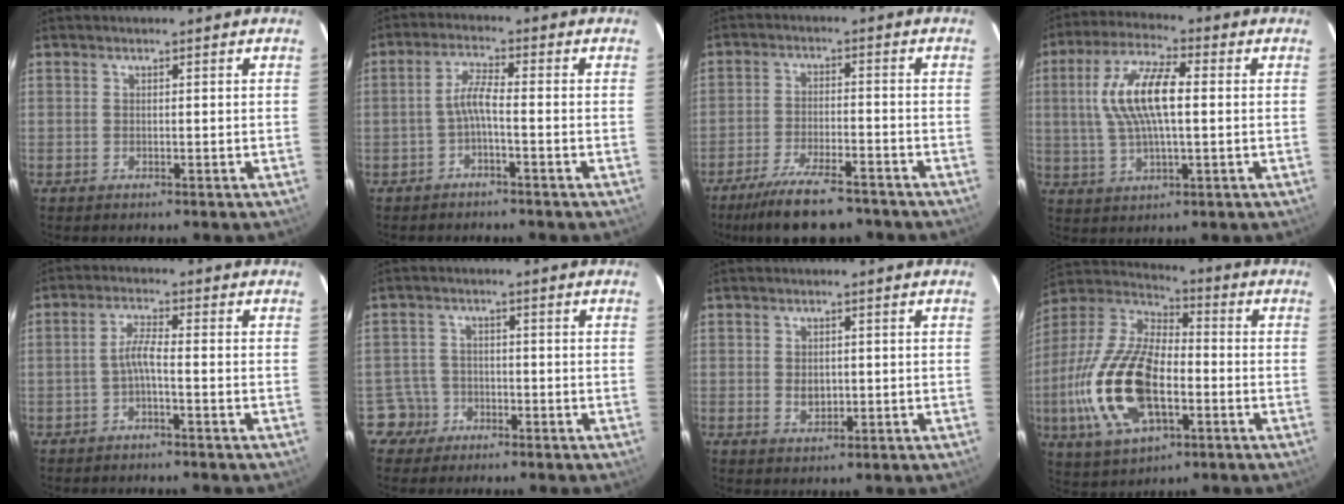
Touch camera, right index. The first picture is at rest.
{"total": 3.5, "force": [-1.5, 0.2, 3.1], "torque": [-0.070, 0.009, -0.030]}
{"total": 13.0, "force": [-10.6, 3.4, 6.8], "torque": [-0.149, -0.020, -0.172]}
{"total": 12.4, "force": [1.3, 4.2, 11.6], "torque": [-0.230, 0.014, 0.026]}
{"total": 3.0, "force": [-1.4, 0.1, 2.6], "torque": [-0.059, 0.007, -0.029]}
{"total": 4.2, "force": [-2.3, 3.5, -0.5], "torque": [0.005, 0.020, -0.043]}
{"total": 3.0, "force": [-0.2, 2.3, 1.8], "torque": [-0.029, -0.002, 0.000]}
{"total": 21.5, "force": [-5.4, 10.6, 18.0], "torque": [-0.395, -0.011, -0.096]}